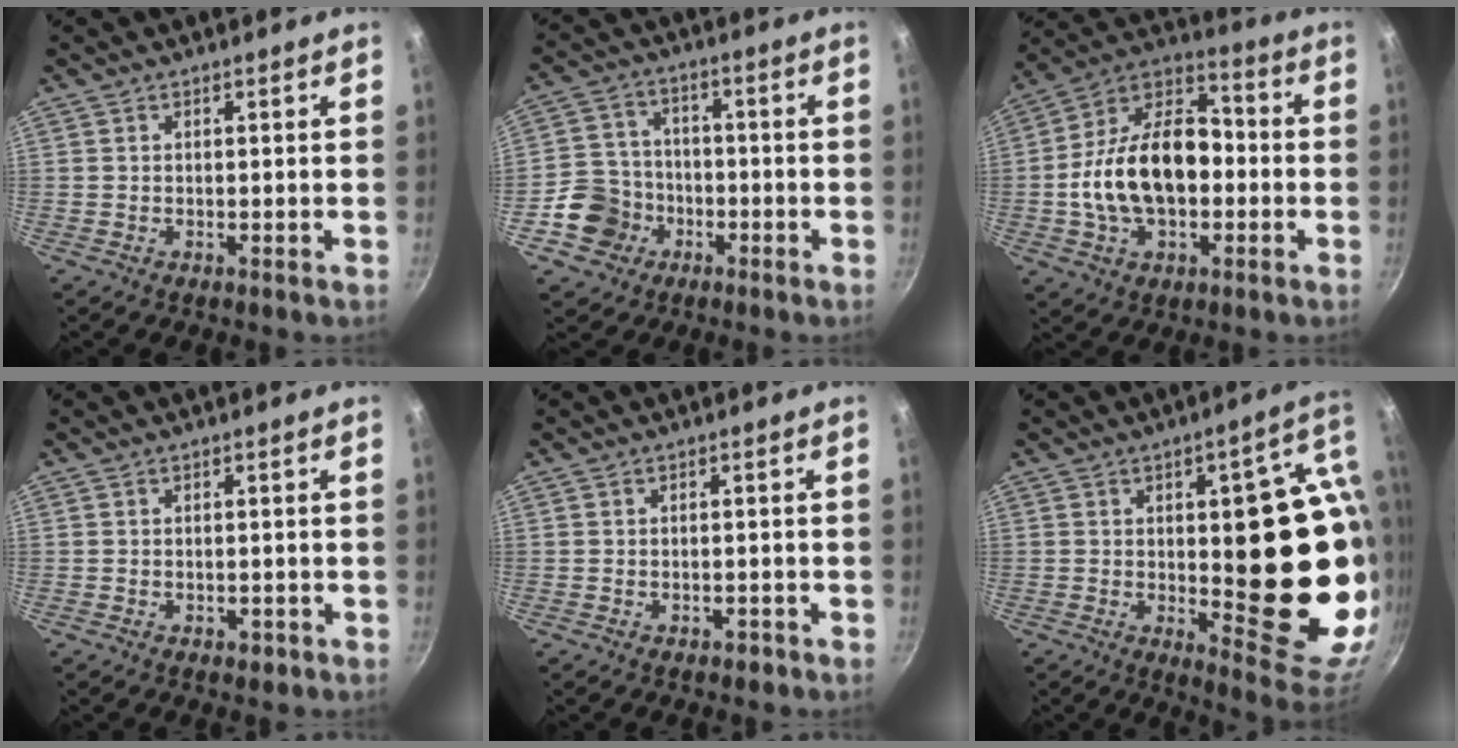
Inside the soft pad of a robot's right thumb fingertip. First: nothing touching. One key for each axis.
{"total": 9.5, "fx": -3.8, "fy": 8.2, "fz": 2.8, "tx": -0.027, "ty": 0.037, "tz": -0.076}
{"total": 19.8, "fx": -2.2, "fy": 12.6, "fz": 15.1, "tx": -0.240, "ty": 0.047, "tz": -0.051}
{"total": 1.8, "fx": -0.8, "fy": 1.2, "fz": 1.2, "tx": -0.016, "ty": 0.001, "tz": -0.008}
{"total": 1.6, "fx": -0.9, "fy": 0.9, "fz": 0.9, "tx": -0.011, "ty": 0.008, "tz": -0.009}
{"total": 24.7, "fx": 0.0, "fy": 9.4, "fz": 22.8, "tx": -0.241, "ty": -0.014, "tz": 0.011}